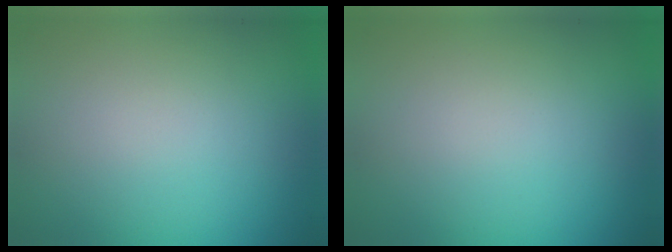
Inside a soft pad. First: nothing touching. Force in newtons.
{"total": 0.0}